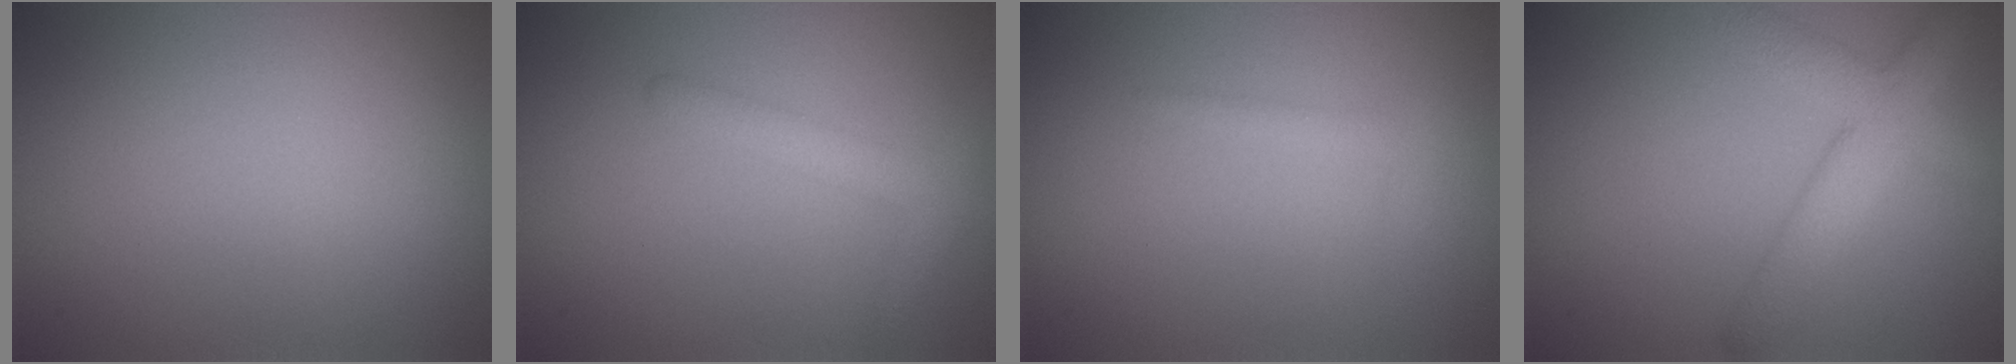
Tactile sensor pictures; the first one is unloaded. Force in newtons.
{"total": 2.1, "press": 2.1, "slide": 0.2}
{"total": 1.0, "press": 1.0, "slide": 0.1}
{"total": 4.6, "press": 4.6, "slide": 0.2}